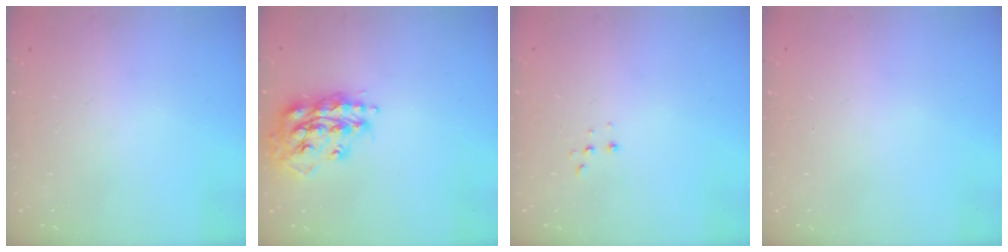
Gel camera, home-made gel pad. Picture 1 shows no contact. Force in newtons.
{"total": 17.0, "press": 16.9, "slide": 1.4}
{"total": 2.2, "press": 2.2, "slide": 0.5}
{"total": 0.0}